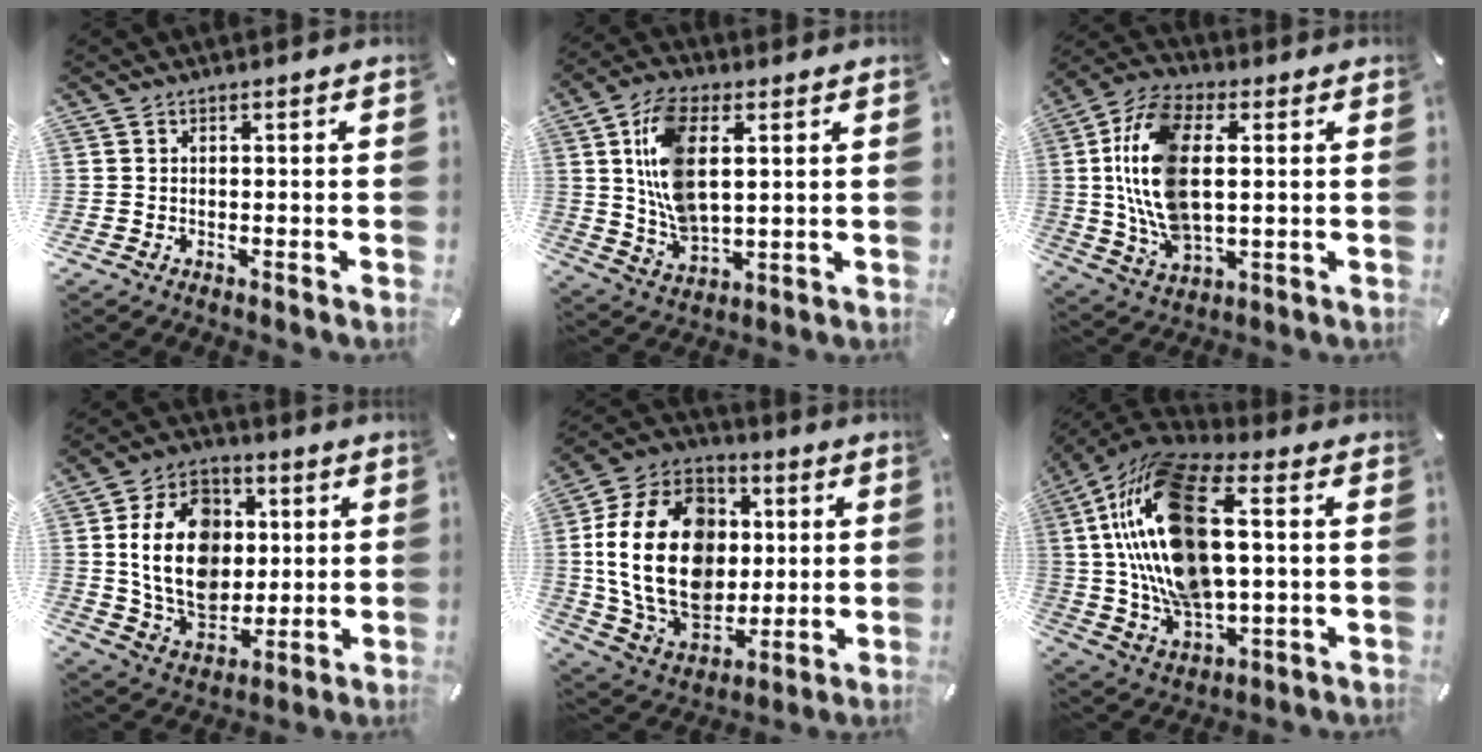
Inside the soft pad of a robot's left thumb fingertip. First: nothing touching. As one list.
[{"total": 13.7, "force": [3.7, 7.4, 11.0], "torque": [-0.244, -0.004, 0.065]}, {"total": 16.7, "force": [2.0, 9.4, 13.6], "torque": [-0.315, -0.004, 0.033]}, {"total": 18.2, "force": [2.2, 14.1, 11.3], "torque": [-0.214, 0.011, 0.043]}, {"total": 24.6, "force": [1.7, 18.5, 16.1], "torque": [-0.320, 0.005, 0.040]}, {"total": 24.2, "force": [3.8, 13.0, 20.0], "torque": [-0.435, 0.000, 0.066]}]